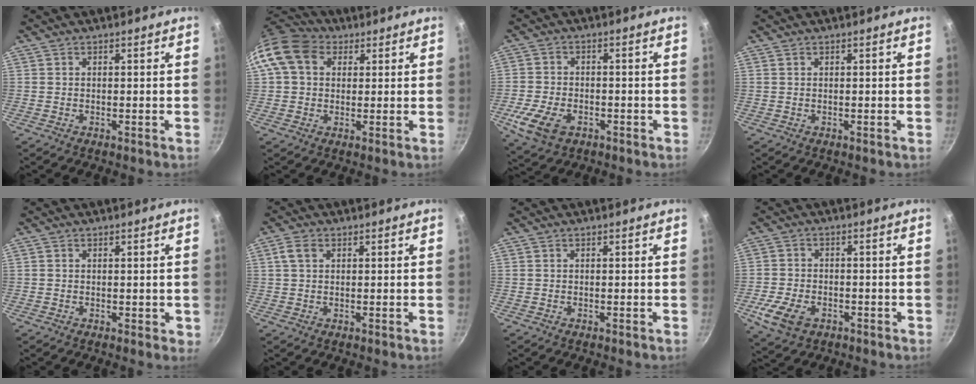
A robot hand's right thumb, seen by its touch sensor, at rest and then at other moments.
{"total": 11.2, "force": [3.4, 8.6, 6.3], "torque": [-0.097, 0.015, 0.043]}
{"total": 8.8, "force": [-3.4, 5.7, 5.9], "torque": [-0.116, 0.008, -0.060]}
{"total": 0.0}
{"total": 1.8, "force": [0.0, 1.1, 1.4], "torque": [-0.012, -0.001, 0.000]}
{"total": 2.9, "force": [1.1, 1.8, 2.0], "torque": [-0.037, 0.007, 0.020]}
{"total": 0.0}
{"total": 8.0, "force": [-3.2, 5.3, 5.2], "torque": [-0.101, 0.010, -0.055]}